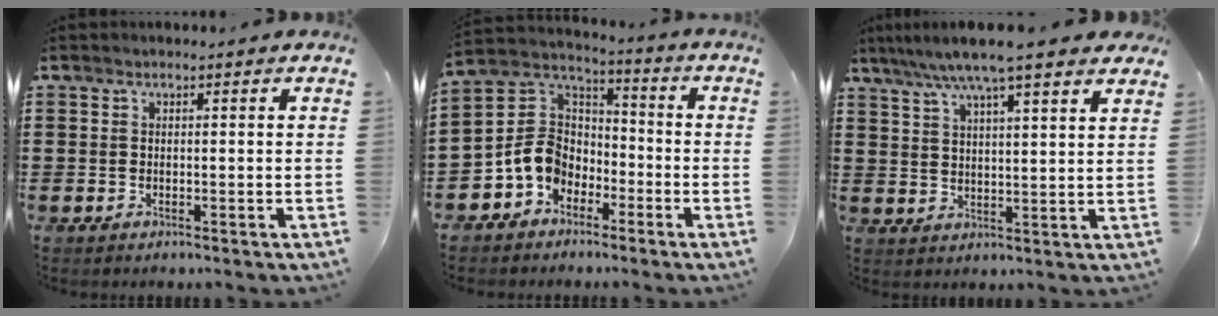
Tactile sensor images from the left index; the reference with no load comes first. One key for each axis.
{"total": 8.2, "fx": -3.4, "fy": 6.6, "fz": 3.4, "tx": -0.114, "ty": 0.010, "tz": -0.075}
{"total": 7.3, "fx": 5.8, "fy": 0.1, "fz": 4.4, "tx": -0.101, "ty": -0.015, "tz": 0.101}